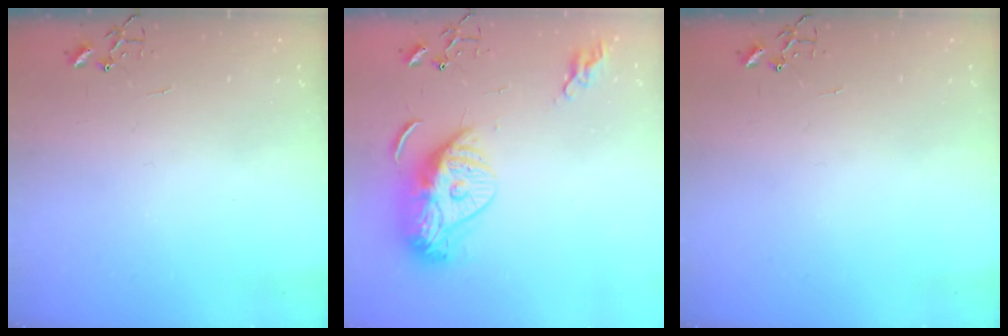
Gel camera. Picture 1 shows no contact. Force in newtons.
{"total": 15.5, "press": 15.4, "slide": 1.3}
{"total": 0.0}